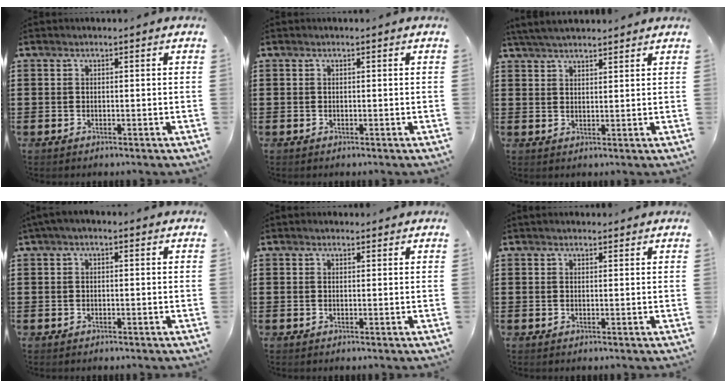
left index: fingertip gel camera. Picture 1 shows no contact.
{"total": 0.0}
{"total": 4.0, "force": [3.7, 0.4, 1.3], "torque": [-0.036, -0.004, 0.070]}
{"total": 1.0, "force": [-0.2, 0.4, 0.9], "torque": [-0.016, 0.002, -0.004]}
{"total": 0.8, "force": [0.7, 0.3, 0.2], "torque": [-0.005, 0.001, 0.014]}
{"total": 1.0, "force": [0.9, 0.3, 0.2], "torque": [-0.005, 0.002, 0.017]}